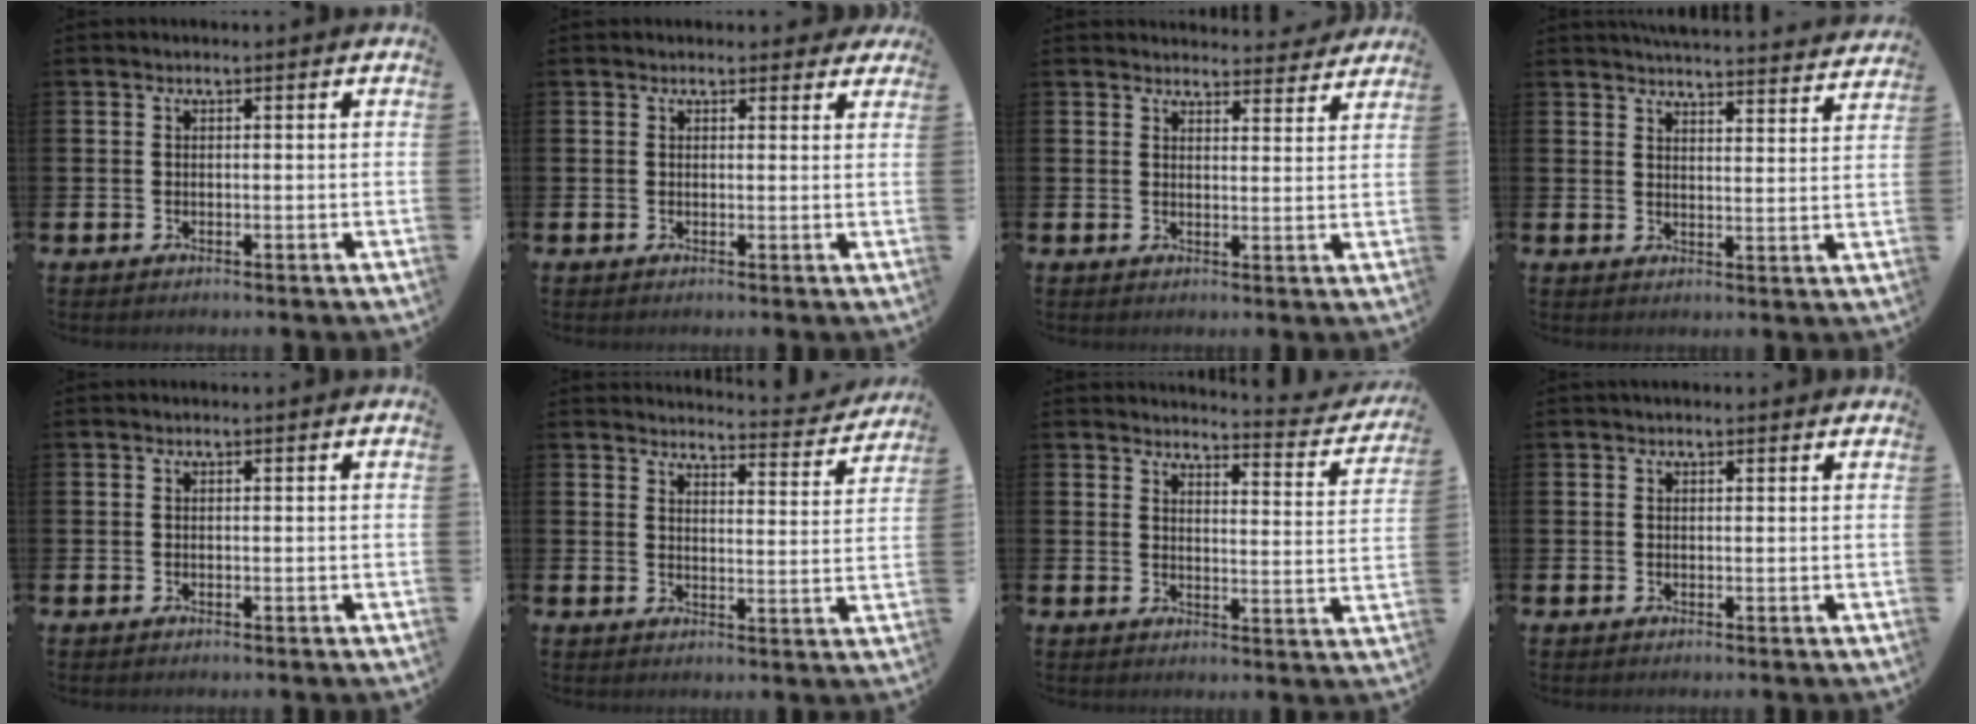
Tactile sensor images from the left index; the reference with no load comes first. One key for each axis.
{"total": 1.3, "fx": 1.0, "fy": 0.7, "fz": 0.2, "tx": 0.008, "ty": 0.003, "tz": 0.016}
{"total": 3.8, "fx": 3.7, "fy": 0.6, "fz": 0.0, "tx": 0.006, "ty": -0.026, "tz": 0.065}
{"total": 4.9, "fx": 4.9, "fy": 0.2, "fz": 0.4, "tx": -0.009, "ty": -0.038, "tz": 0.085}
{"total": 0.0}
{"total": 4.1, "fx": 4.0, "fy": 0.5, "fz": 0.5, "tx": -0.001, "ty": -0.040, "tz": 0.061}
{"total": 3.4, "fx": 3.3, "fy": 0.3, "fz": 0.7, "tx": -0.012, "ty": -0.036, "tz": 0.048}
{"total": 0.7, "fx": 0.5, "fy": 0.3, "fz": 0.2, "tx": 0.007, "ty": 0.000, "tz": 0.007}